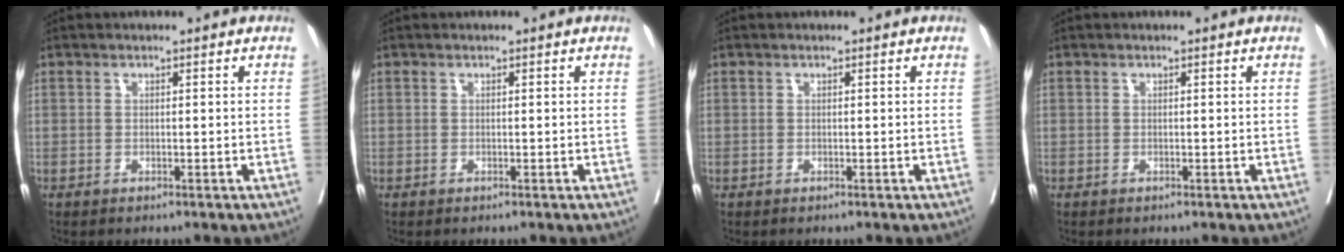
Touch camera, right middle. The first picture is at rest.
{"total": 0.0}
{"total": 0.0}
{"total": 0.0}